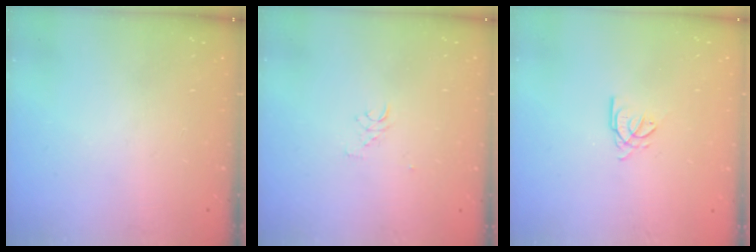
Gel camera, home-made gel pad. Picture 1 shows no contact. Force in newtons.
{"total": 2.6, "press": 2.6, "slide": 0.1}
{"total": 3.1, "press": 3.1, "slide": 0.1}